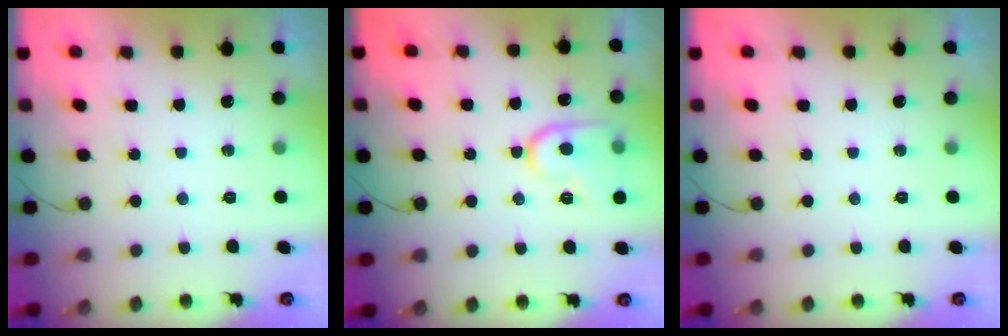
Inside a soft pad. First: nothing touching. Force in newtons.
{"total": 13.1, "press": 13.0, "slide": 1.3}
{"total": 0.0}